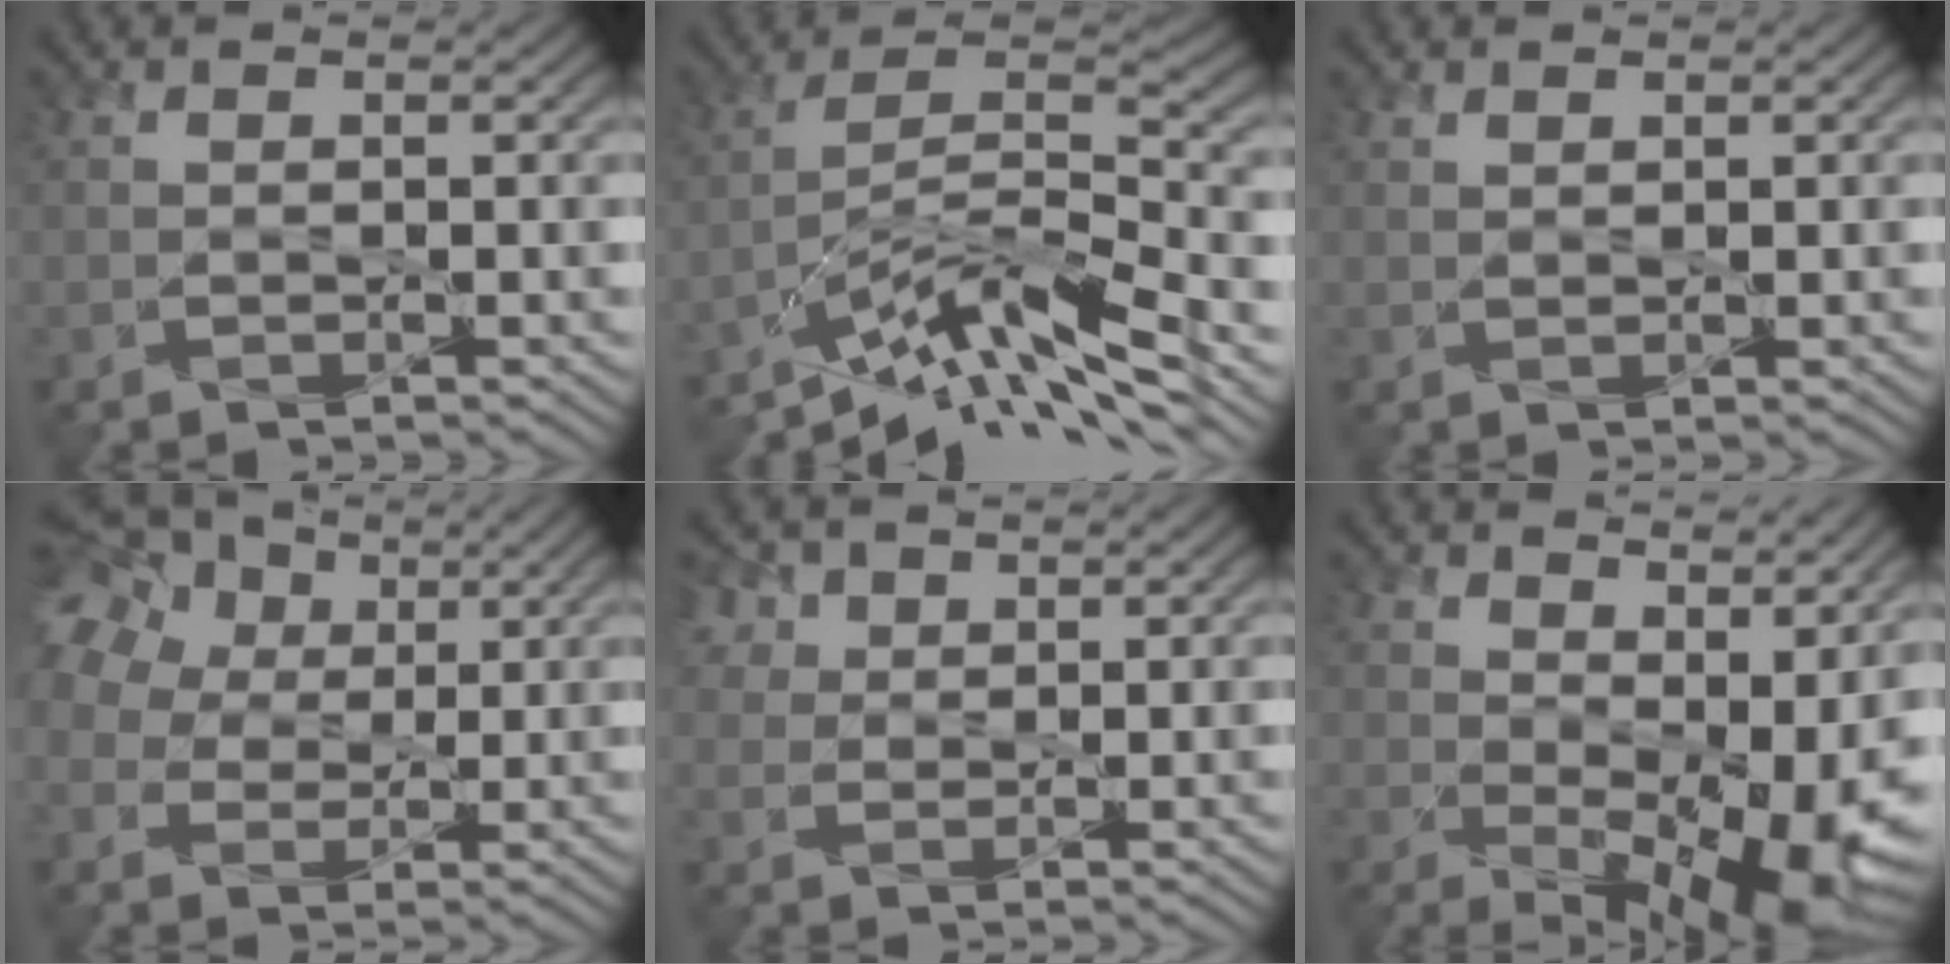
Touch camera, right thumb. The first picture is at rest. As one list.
[{"total": 12.8, "force": [-9.6, 2.7, 8.2], "torque": [-0.139, 0.010, -0.185]}, {"total": 0.8, "force": [0.8, 0.1, 0.2], "torque": [-0.005, 0.003, 0.017]}, {"total": 19.1, "force": [8.8, 14.4, 9.0], "torque": [-0.272, 0.049, 0.155]}, {"total": 4.6, "force": [2.7, 3.3, 1.9], "torque": [-0.065, 0.007, 0.056]}, {"total": 11.0, "force": [2.5, 5.8, 9.0], "torque": [-0.133, -0.020, 0.059]}]